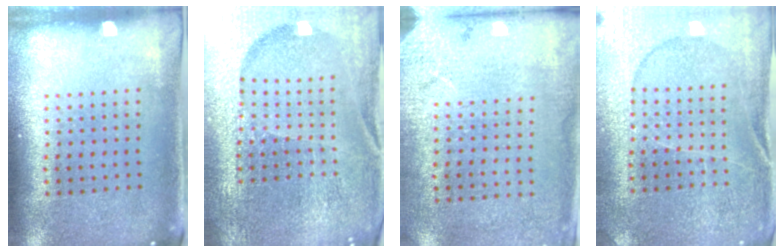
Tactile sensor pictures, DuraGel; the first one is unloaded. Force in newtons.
{"total": 5.2, "press": 4.8, "slide": 2.0}
{"total": 2.7, "press": 2.2, "slide": 1.5}
{"total": 1.3, "press": 1.2, "slide": 0.3}